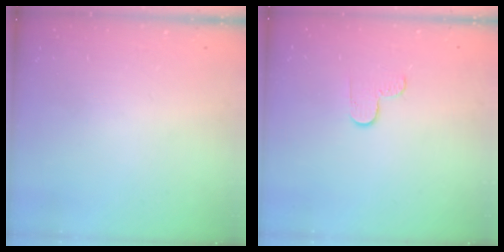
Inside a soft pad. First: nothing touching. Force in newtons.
{"total": 3.3, "press": 3.3, "slide": 0.4}